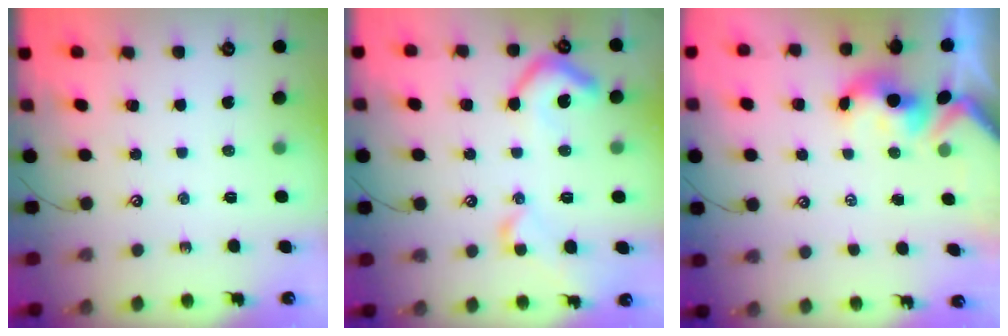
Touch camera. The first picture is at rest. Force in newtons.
{"total": 9.8, "press": 9.7, "slide": 1.3}
{"total": 1.6, "press": 1.4, "slide": 0.7}